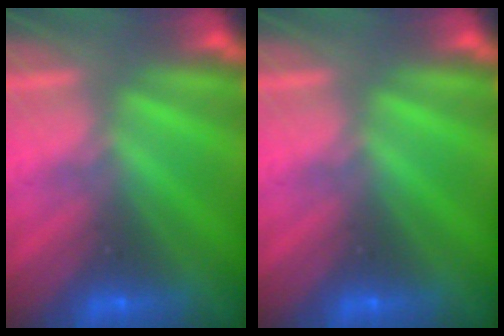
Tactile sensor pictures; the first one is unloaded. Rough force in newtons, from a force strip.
{"total": 0.0}